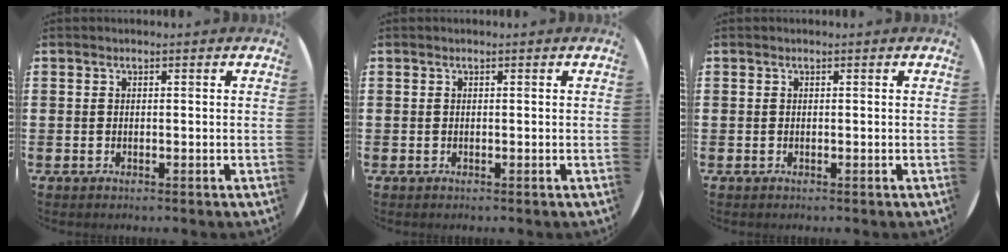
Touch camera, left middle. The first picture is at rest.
{"total": 0.0}
{"total": 0.0}